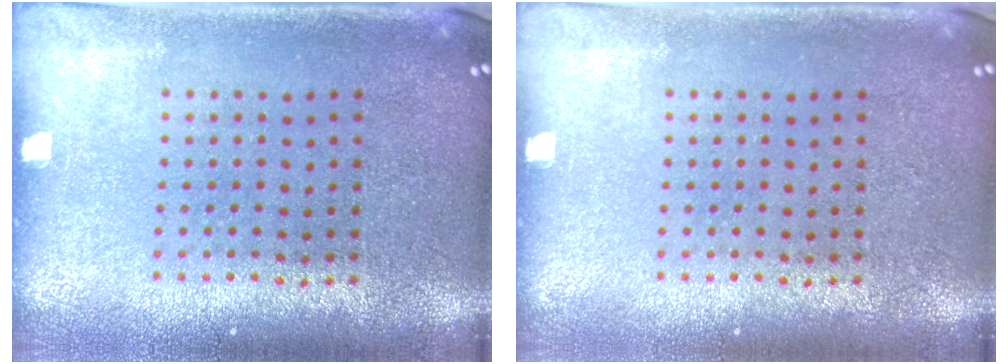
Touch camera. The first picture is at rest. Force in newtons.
{"total": 0.0}